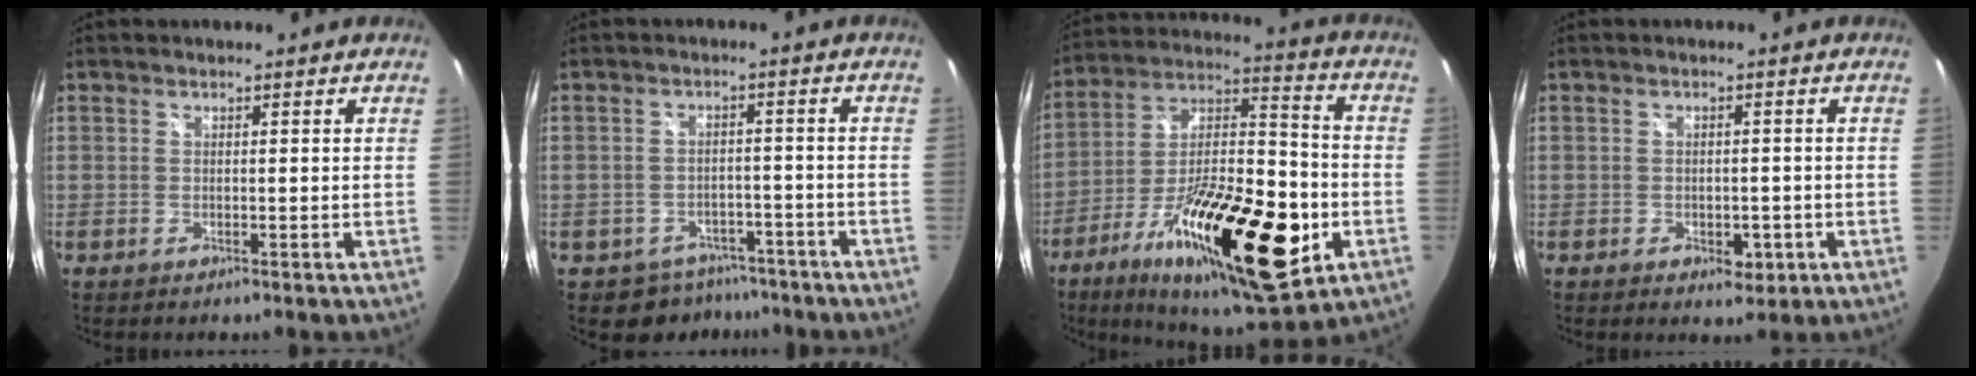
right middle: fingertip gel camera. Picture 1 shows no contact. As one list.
[{"total": 6.7, "force": [-5.0, 4.4, 1.0], "torque": [-0.023, 0.019, -0.058]}, {"total": 28.8, "force": [-11.5, 9.4, 24.7], "torque": [-0.421, -0.028, -0.181]}, {"total": 3.8, "force": [-1.5, 2.5, 2.5], "torque": [-0.042, -0.004, -0.014]}]